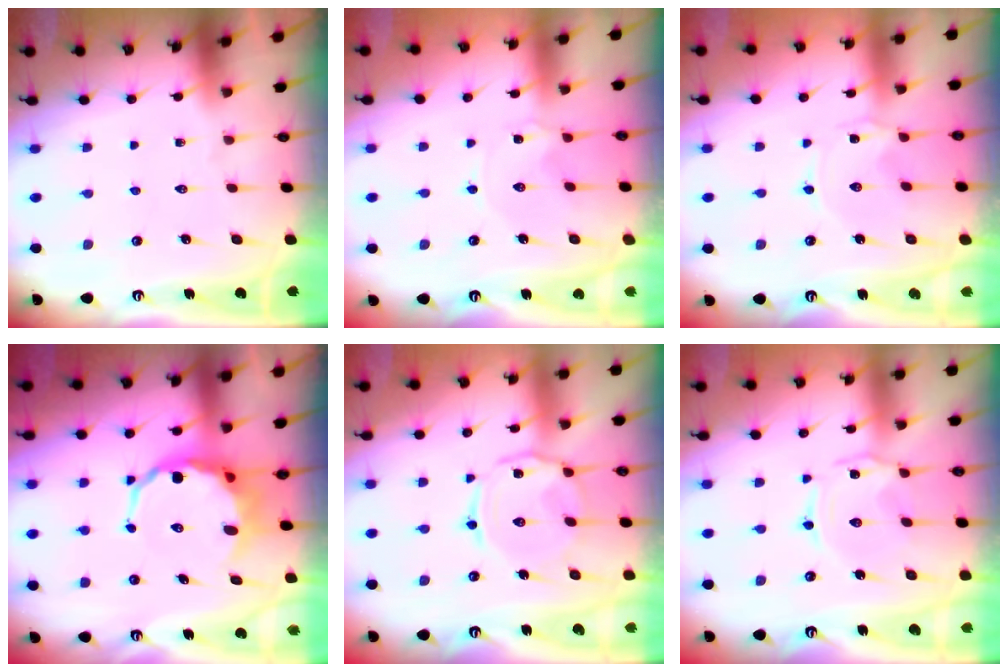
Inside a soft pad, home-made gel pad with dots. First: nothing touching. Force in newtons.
{"total": 2.8, "press": 2.8, "slide": 0.4}
{"total": 0.0}
{"total": 8.6, "press": 8.3, "slide": 2.2}
{"total": 6.4, "press": 6.3, "slide": 0.5}
{"total": 1.3, "press": 1.3, "slide": 0.3}